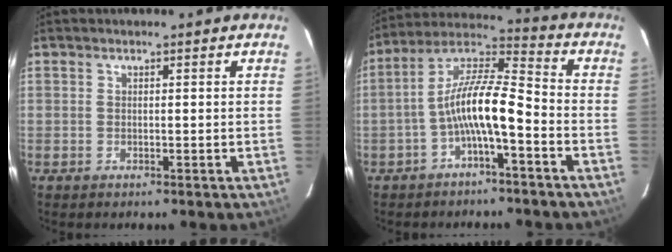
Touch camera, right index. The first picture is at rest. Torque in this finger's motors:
{"motor_torque": [1.46, -0.68, 1.00, 0.21]}